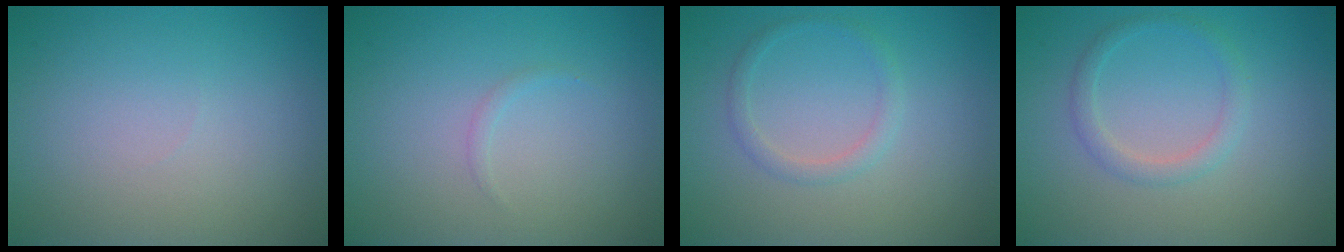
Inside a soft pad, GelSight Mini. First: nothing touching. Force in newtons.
{"total": 0.5, "press": 0.5, "slide": 0.0}
{"total": 1.5, "press": 1.5, "slide": 0.1}
{"total": 1.7, "press": 1.7, "slide": 0.0}